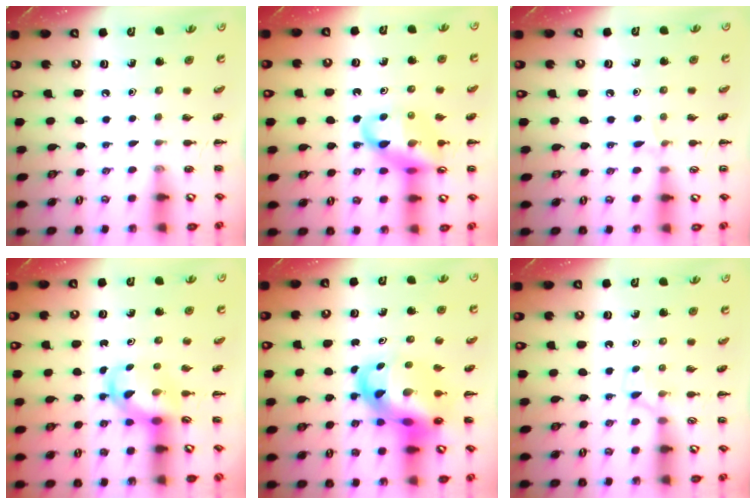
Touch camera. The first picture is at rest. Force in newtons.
{"total": 14.6, "press": 14.4, "slide": 2.4}
{"total": 4.8, "press": 4.5, "slide": 1.6}
{"total": 3.6, "press": 3.6, "slide": 0.5}
{"total": 8.6, "press": 8.2, "slide": 2.4}
{"total": 2.5, "press": 2.3, "slide": 1.0}